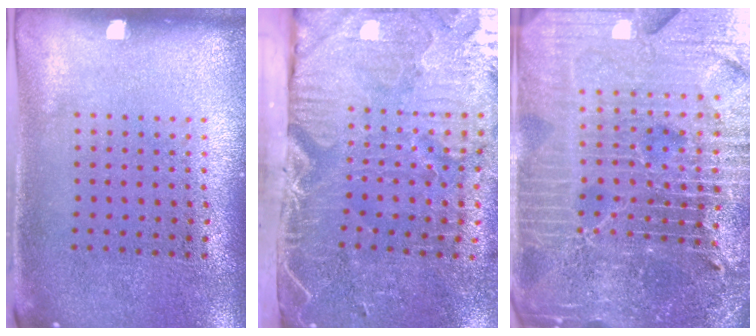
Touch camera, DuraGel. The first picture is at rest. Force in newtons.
{"total": 5.4, "press": 4.5, "slide": 3.1}
{"total": 7.1, "press": 6.2, "slide": 3.5}